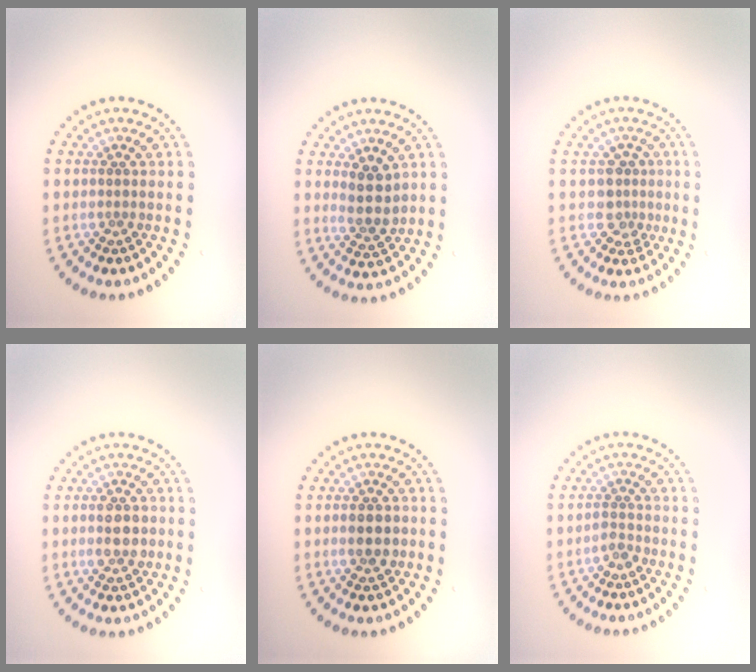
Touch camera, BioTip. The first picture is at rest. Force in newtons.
{"total": 2.8, "press": 2.5, "slide": 1.1}
{"total": 2.2, "press": 1.8, "slide": 1.4}
{"total": 3.0, "press": 3.0, "slide": 0.2}
{"total": 2.5, "press": 2.5, "slide": 0.2}
{"total": 1.2, "press": 1.0, "slide": 0.7}